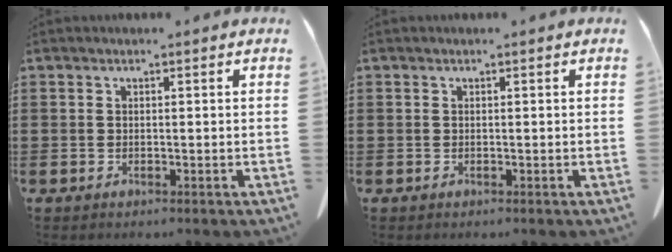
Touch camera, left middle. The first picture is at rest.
{"total": 0.0}